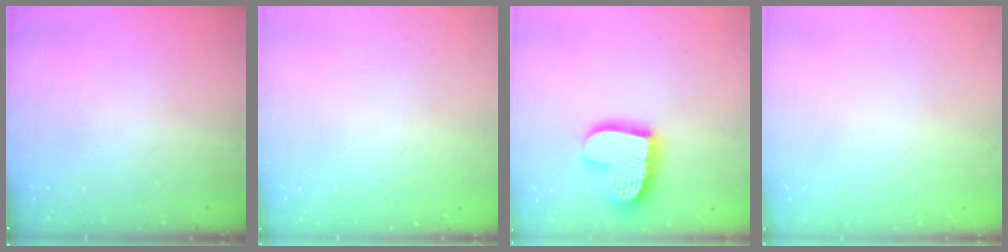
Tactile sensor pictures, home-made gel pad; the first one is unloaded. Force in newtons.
{"total": 0.0}
{"total": 16.9, "press": 16.9, "slide": 1.6}
{"total": 0.0}